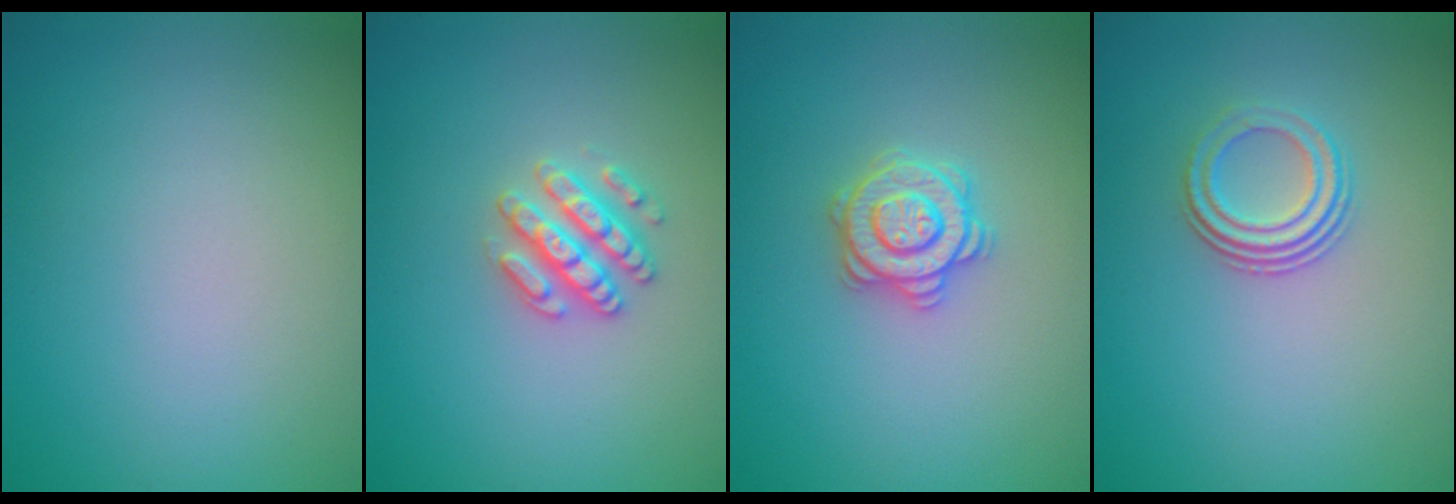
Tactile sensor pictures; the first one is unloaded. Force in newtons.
{"total": 2.6, "press": 2.6, "slide": 0.3}
{"total": 2.8, "press": 2.8, "slide": 0.4}
{"total": 2.8, "press": 2.1, "slide": 1.9}